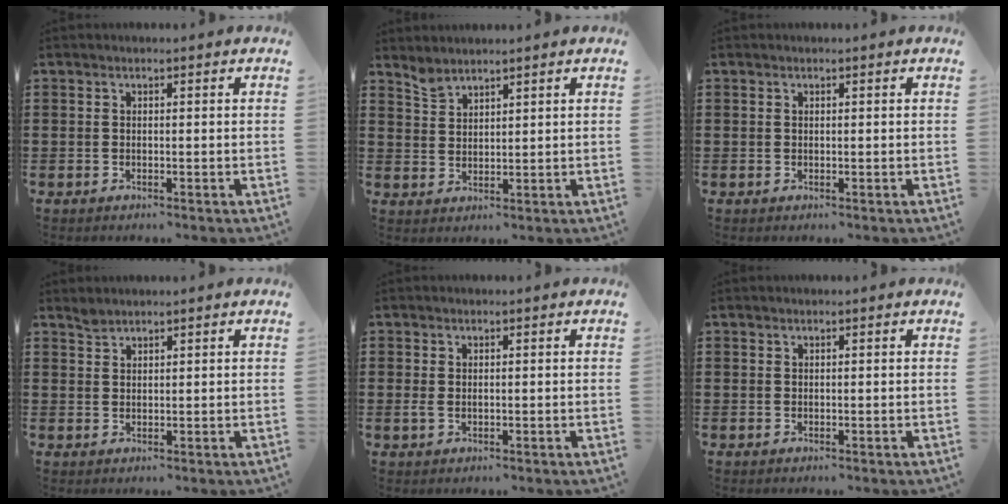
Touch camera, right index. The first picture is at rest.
{"total": 2.4, "force": [2.3, 0.6, 0.3], "torque": [-0.013, -0.001, 0.045]}
{"total": 0.0}
{"total": 1.3, "force": [1.3, 0.3, 0.1], "torque": [-0.005, -0.001, 0.025]}
{"total": 1.3, "force": [0.1, 0.7, 1.0], "torque": [-0.023, 0.004, 0.001]}
{"total": 0.0}